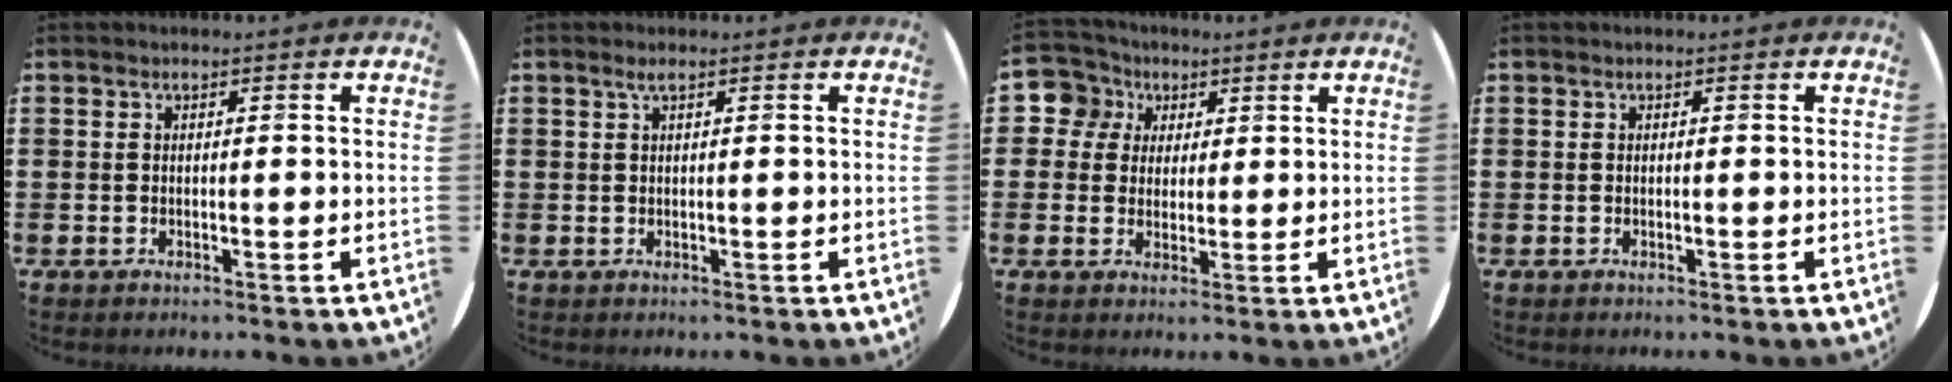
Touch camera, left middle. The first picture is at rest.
{"total": 0.8, "force": [0.4, 0.0, 0.7], "torque": [-0.012, 0.002, 0.006]}
{"total": 5.6, "force": [2.9, 4.7, 0.6], "torque": [-0.025, 0.010, 0.050]}
{"total": 0.0}